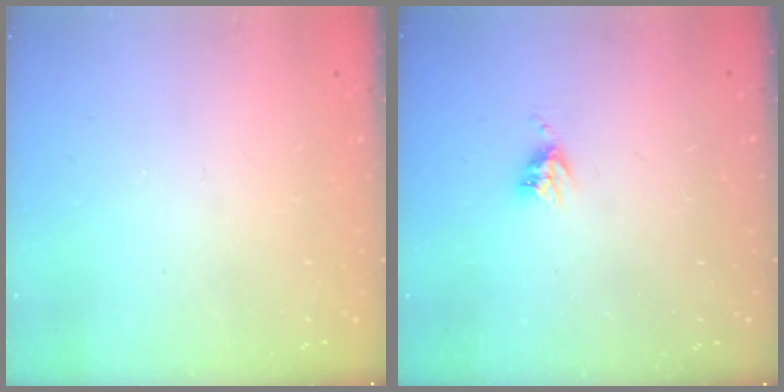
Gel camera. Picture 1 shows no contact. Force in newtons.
{"total": 5.2, "press": 5.2, "slide": 0.6}